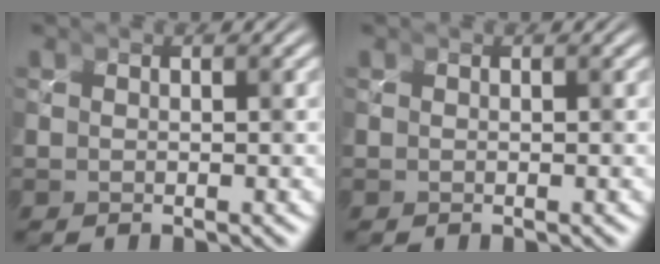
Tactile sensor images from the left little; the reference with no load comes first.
{"total": 0.0}